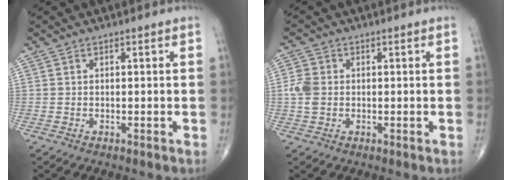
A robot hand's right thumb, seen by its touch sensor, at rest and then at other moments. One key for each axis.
{"total": 4.2, "fx": -0.1, "fy": 3.3, "fz": 2.6, "tx": -0.059, "ty": 0.006, "tz": -0.005}